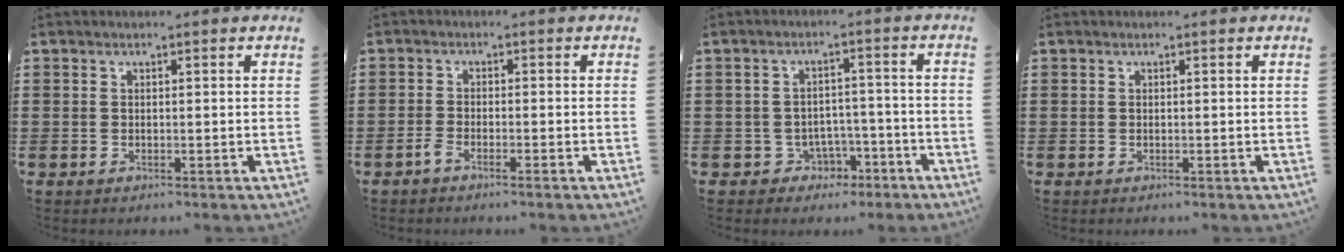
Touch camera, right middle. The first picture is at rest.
{"total": 1.8, "force": [-1.3, 0.1, 1.1], "torque": [-0.028, -0.004, -0.027]}
{"total": 3.3, "force": [-2.6, 2.0, 0.5], "torque": [-0.020, 0.006, -0.055]}
{"total": 0.0}